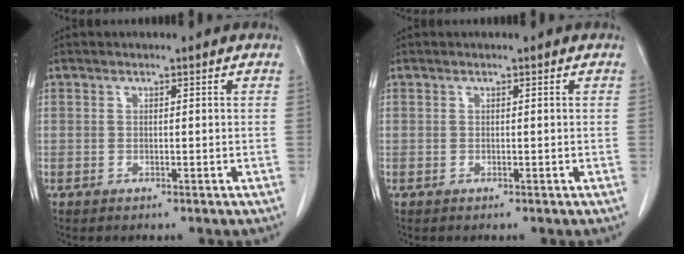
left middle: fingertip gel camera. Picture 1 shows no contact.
{"total": 0.0}